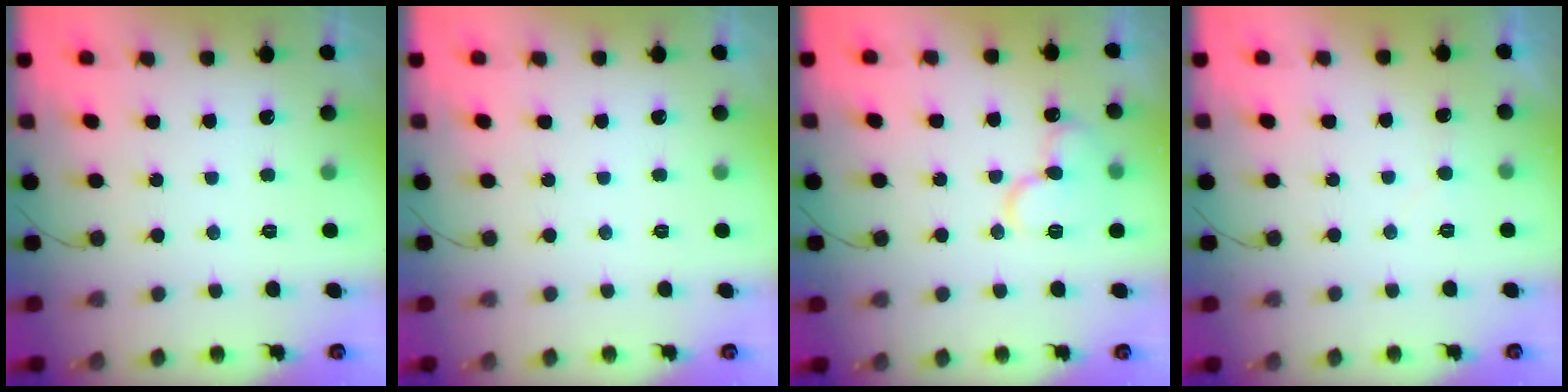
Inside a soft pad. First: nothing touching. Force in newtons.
{"total": 0.0}
{"total": 12.9, "press": 12.8, "slide": 1.7}
{"total": 3.9, "press": 3.9, "slide": 0.4}